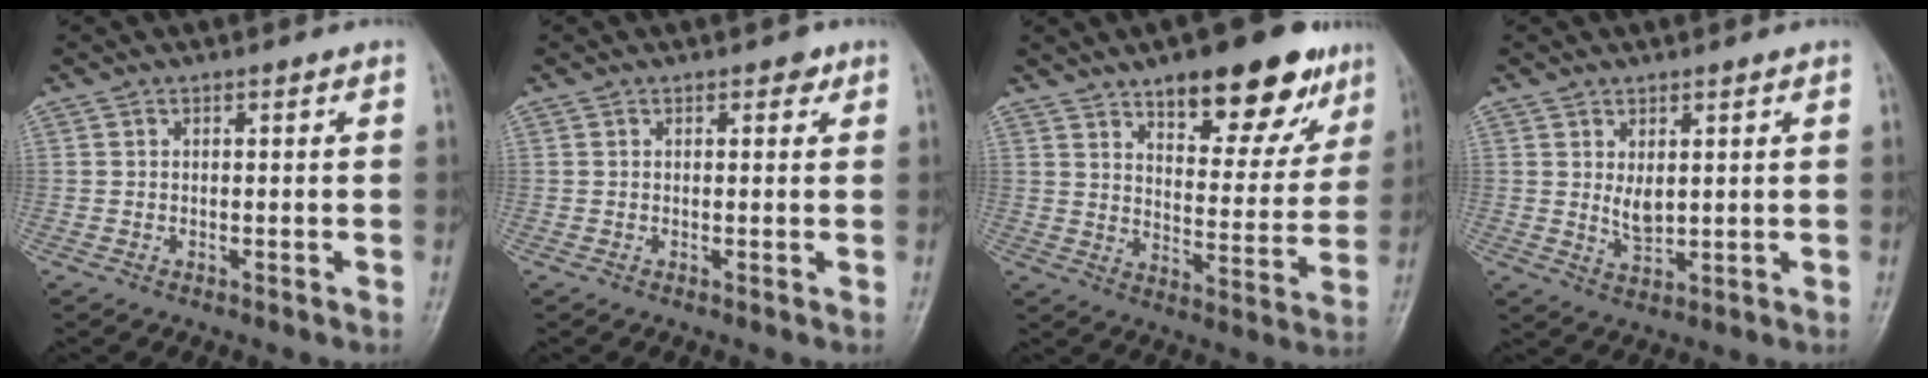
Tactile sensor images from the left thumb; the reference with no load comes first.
{"total": 1.5, "force": [0.9, 0.9, 0.8], "torque": [0.001, -0.001, 0.006]}
{"total": 18.7, "force": [11.9, 7.7, 12.3], "torque": [-0.112, -0.054, 0.173]}
{"total": 3.9, "force": [1.2, 2.0, 3.1], "torque": [-0.048, -0.018, 0.029]}